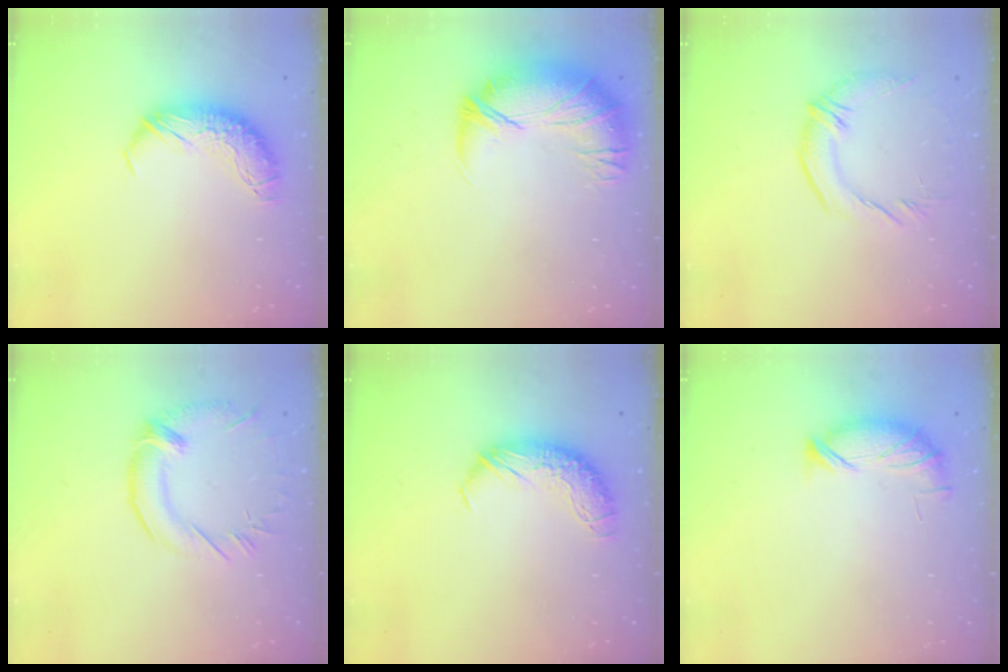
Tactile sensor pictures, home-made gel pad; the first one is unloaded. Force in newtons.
{"total": 2.7, "press": 0.4, "slide": 2.7}
{"total": 2.7, "press": 1.0, "slide": 2.5}
{"total": 2.4, "press": 1.4, "slide": 1.9}
{"total": 0.0}
{"total": 6.1, "press": 6.1, "slide": 0.8}